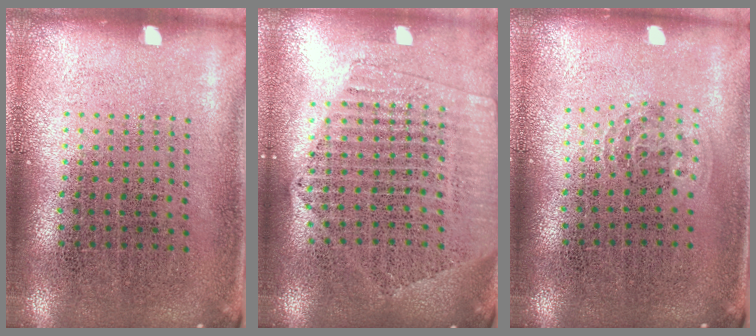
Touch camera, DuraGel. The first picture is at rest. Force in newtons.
{"total": 2.1, "press": 1.9, "slide": 0.9}
{"total": 0.9, "press": 0.6, "slide": 0.7}